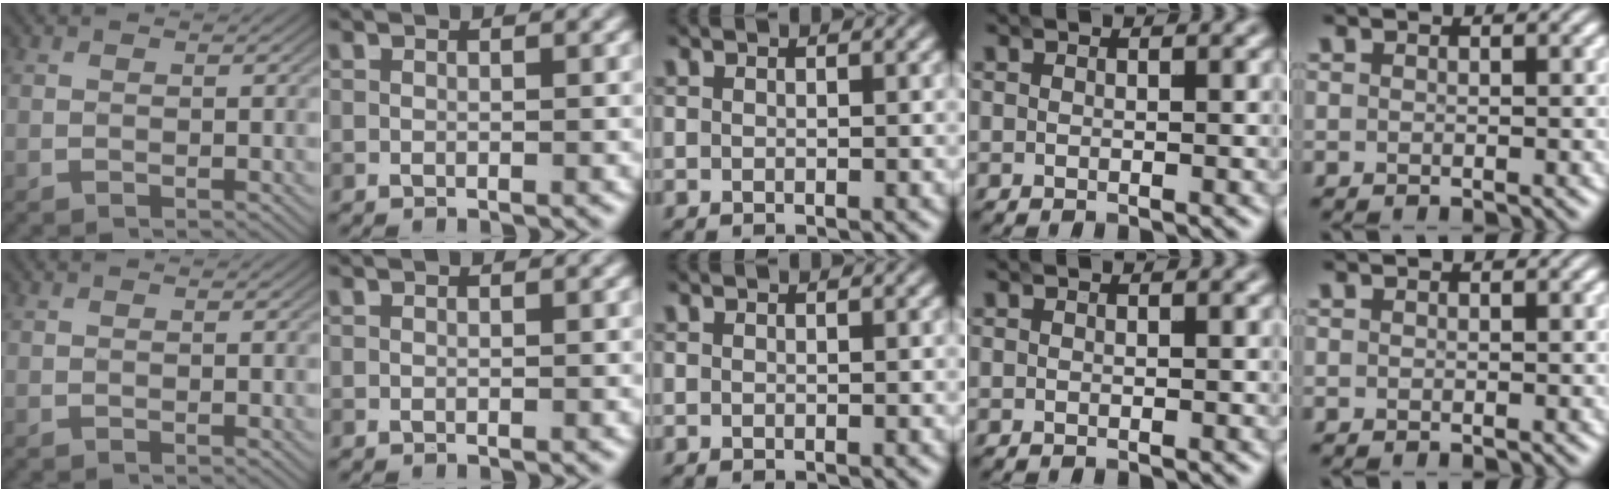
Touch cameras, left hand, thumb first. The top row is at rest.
{}